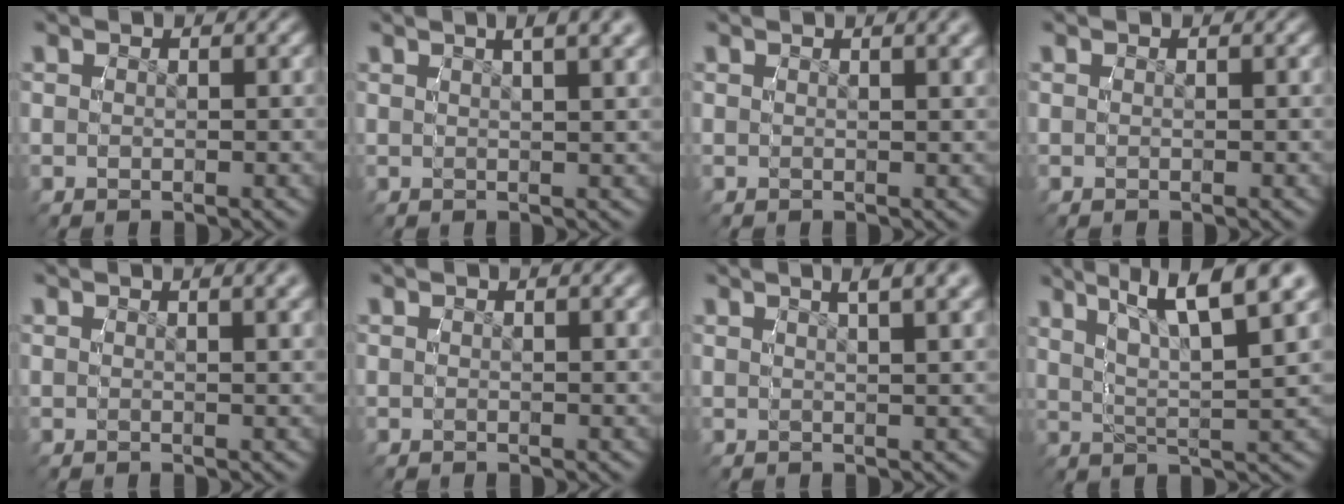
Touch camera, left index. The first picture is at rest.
{"total": 3.7, "force": [2.4, 0.2, 2.7], "torque": [-0.028, 0.019, 0.032]}
{"total": 1.3, "force": [1.0, -0.4, 0.7], "torque": [-0.003, 0.011, 0.012]}
{"total": 0.0}
{"total": 1.7, "force": [1.3, -0.4, 1.0], "torque": [-0.006, 0.011, 0.016]}
{"total": 0.6, "force": [0.5, -0.4, 0.1], "torque": [0.001, 0.008, 0.005]}
{"total": 4.2, "force": [2.9, 0.4, 3.0], "torque": [-0.031, 0.018, 0.039]}
{"total": 7.6, "force": [4.4, 1.7, 5.9], "torque": [-0.084, 0.014, 0.064]}